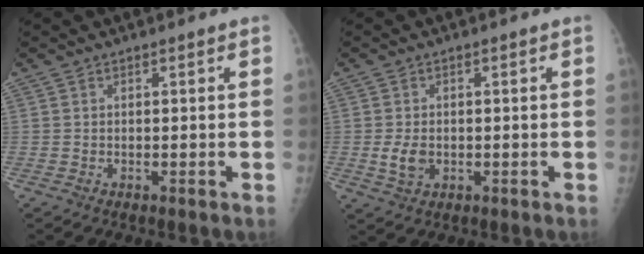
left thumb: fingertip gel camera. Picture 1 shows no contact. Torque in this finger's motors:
{"motor_torque": [-0.40, 0.19, 0.36, 0.25, 0.00]}